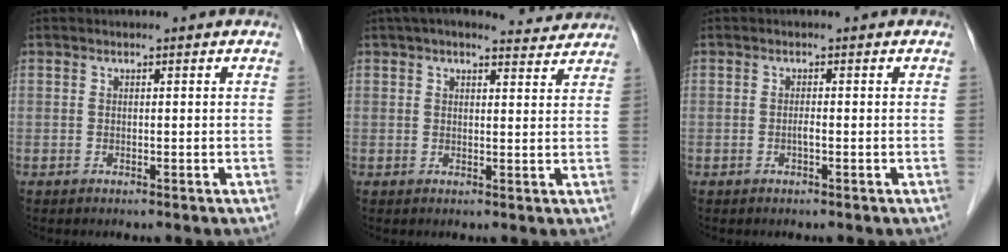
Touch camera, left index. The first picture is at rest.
{"total": 7.9, "force": [7.2, 1.6, 2.8], "torque": [-0.038, 0.020, 0.086]}
{"total": 0.6, "force": [-0.3, 0.0, 0.6], "torque": [-0.010, -0.001, -0.007]}